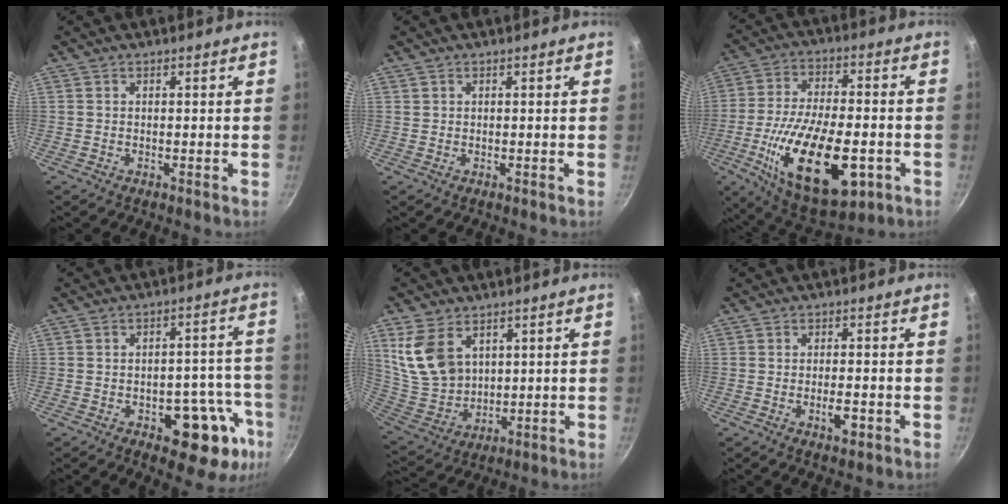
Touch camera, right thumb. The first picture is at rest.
{"total": 0.0}
{"total": 24.2, "force": [-7.2, 11.3, 20.1], "torque": [-0.337, 0.013, -0.110]}
{"total": 15.5, "force": [-6.4, 8.3, 11.4], "torque": [-0.072, 0.037, -0.079]}
{"total": 12.6, "force": [5.2, 8.8, 7.4], "torque": [-0.121, -0.030, 0.122]}
{"total": 3.5, "force": [-1.3, 1.4, 3.0], "torque": [-0.043, 0.006, -0.021]}